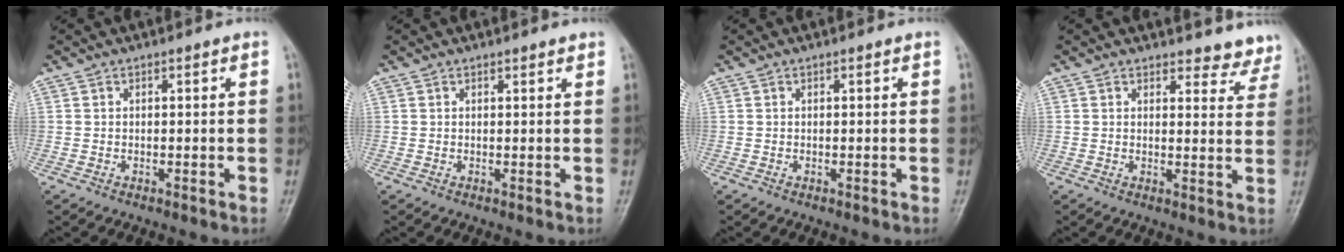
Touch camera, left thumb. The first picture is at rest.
{"total": 1.1, "force": [1.0, 0.2, 0.4], "torque": [-0.001, -0.001, 0.013]}
{"total": 0.0}
{"total": 6.8, "force": [6.4, 2.3, 0.0], "torque": [0.041, -0.042, 0.050]}